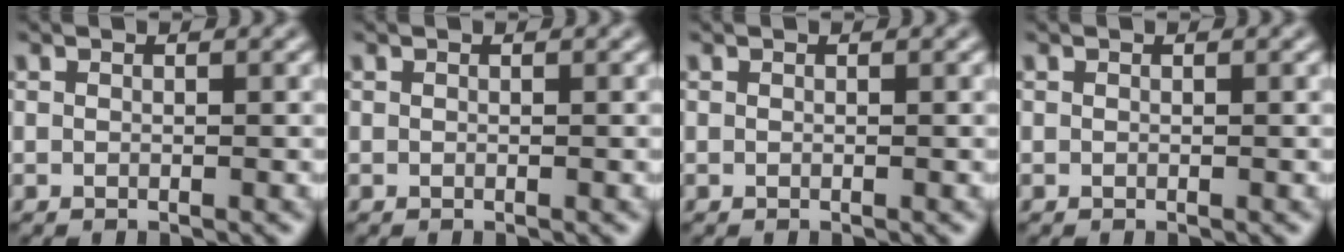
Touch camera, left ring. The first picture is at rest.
{"total": 0.0}
{"total": 0.0}
{"total": 0.0}